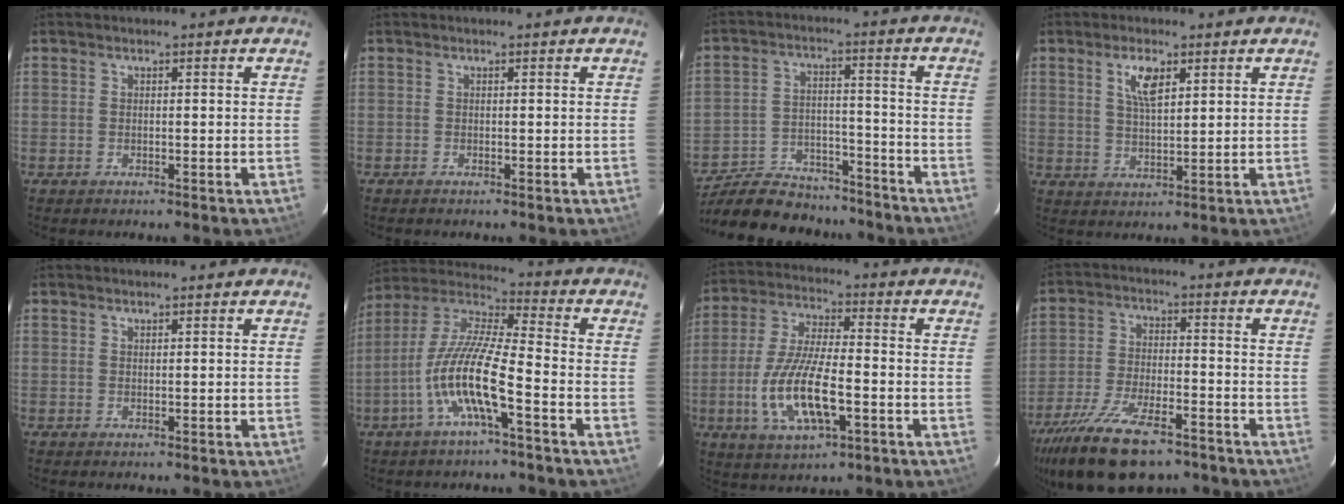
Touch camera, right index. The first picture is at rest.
{"total": 0.0}
{"total": 19.2, "force": [-16.7, 7.1, 6.5], "torque": [-0.149, 0.013, -0.243]}
{"total": 5.4, "force": [2.7, 2.1, 4.2], "torque": [-0.077, 0.005, 0.052]}
{"total": 0.0}
{"total": 13.3, "force": [-5.4, 1.7, 12.0], "torque": [-0.240, 0.000, -0.110]}
{"total": 14.6, "force": [-4.4, 4.8, 13.1], "torque": [-0.274, -0.011, -0.079]}
{"total": 17.4, "force": [-12.4, 6.2, 10.5], "torque": [-0.223, -0.042, -0.215]}